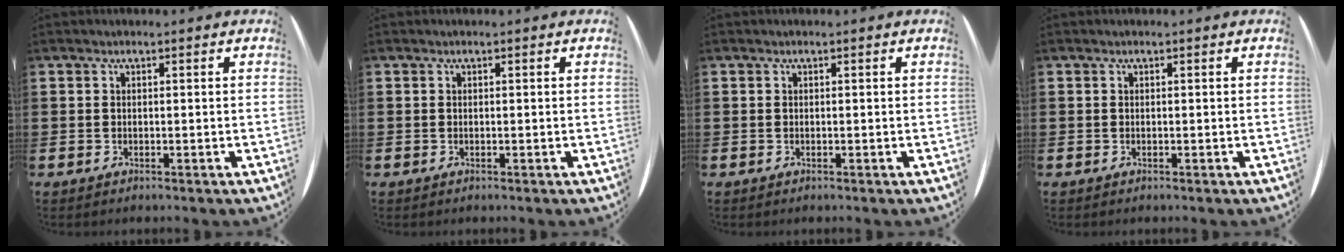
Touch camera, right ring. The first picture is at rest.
{"total": 0.0}
{"total": 0.0}
{"total": 0.0}